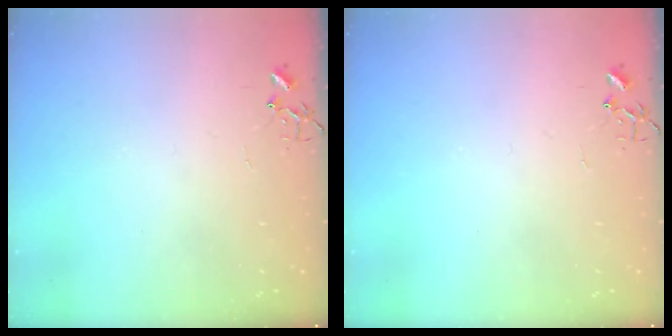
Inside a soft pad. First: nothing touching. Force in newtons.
{"total": 0.0}